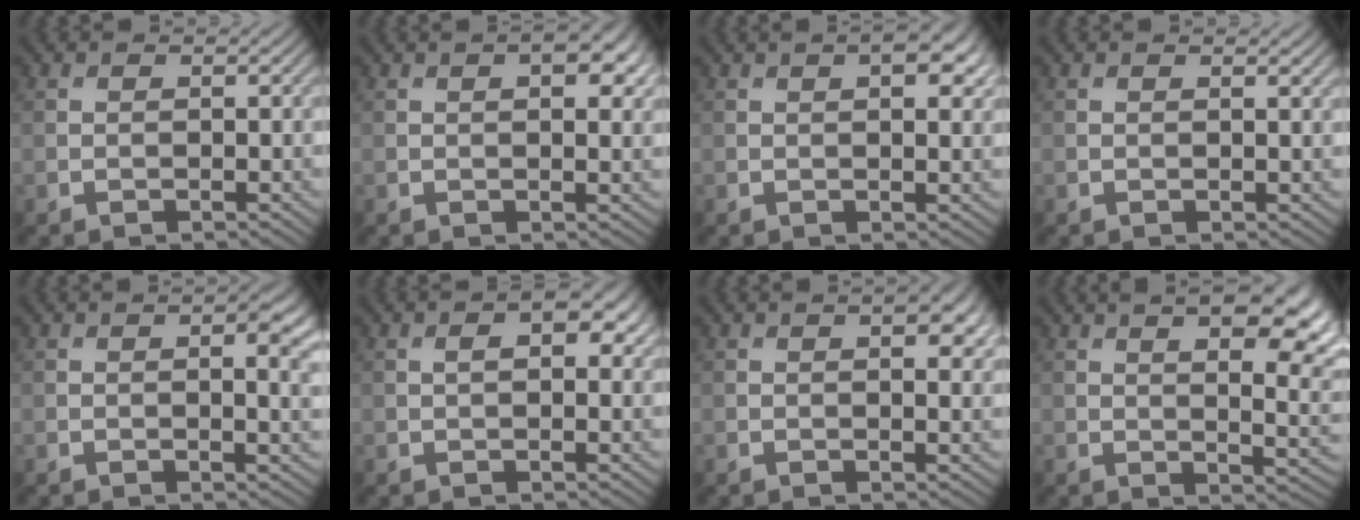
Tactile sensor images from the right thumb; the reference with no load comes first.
{"total": 4.1, "force": [1.5, 1.8, 3.4], "torque": [-0.053, 0.000, 0.022]}
{"total": 4.2, "force": [1.8, 1.7, 3.4], "torque": [-0.056, 0.001, 0.025]}
{"total": 0.7, "force": [0.5, 0.1, 0.5], "torque": [-0.009, -0.002, 0.008]}
{"total": 4.1, "force": [1.2, 1.3, 3.7], "torque": [-0.054, 0.000, 0.019]}
{"total": 4.5, "force": [1.5, 2.2, 3.7], "torque": [-0.058, 0.000, 0.024]}
{"total": 3.7, "force": [1.4, 1.3, 3.1], "torque": [-0.048, 0.000, 0.022]}
{"total": 13.6, "force": [5.7, 4.9, 11.3], "torque": [-0.165, 0.019, 0.077]}